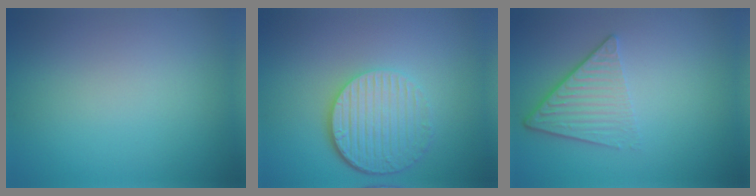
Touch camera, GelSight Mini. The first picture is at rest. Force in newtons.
{"total": 5.6, "press": 4.1, "slide": 3.8}
{"total": 4.3, "press": 3.1, "slide": 3.0}